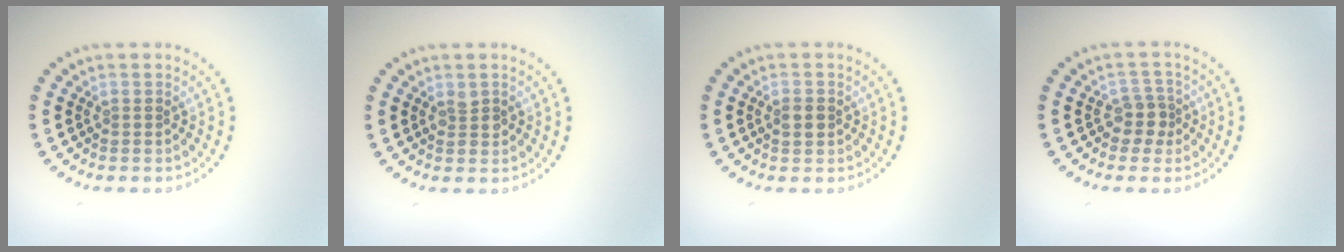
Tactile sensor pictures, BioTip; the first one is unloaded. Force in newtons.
{"total": 1.1, "press": 1.0, "slide": 0.2}
{"total": 1.8, "press": 1.8, "slide": 0.0}
{"total": 2.2, "press": 1.7, "slide": 1.3}